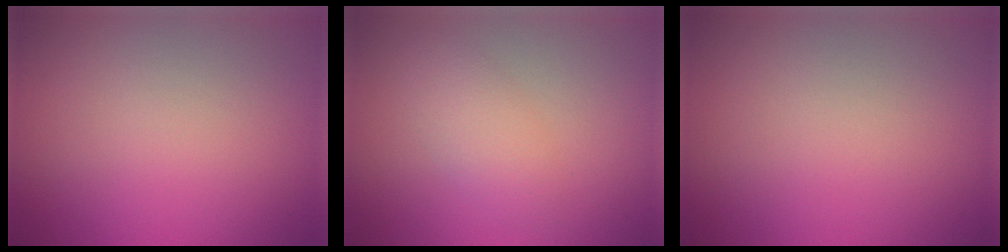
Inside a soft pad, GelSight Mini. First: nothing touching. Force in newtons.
{"total": 2.4, "press": 2.4, "slide": 0.1}
{"total": 0.0}